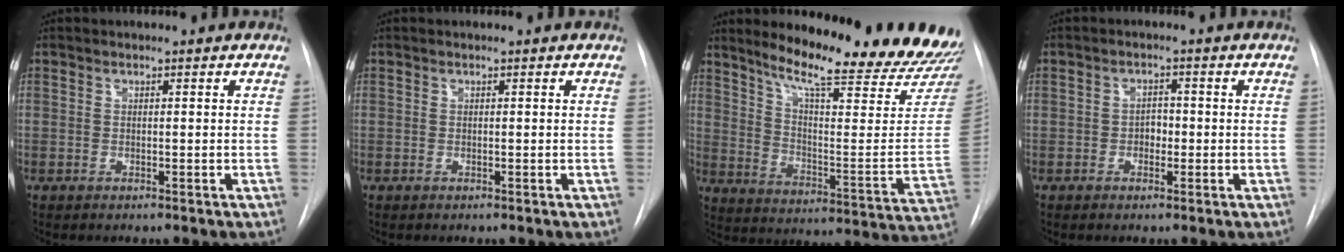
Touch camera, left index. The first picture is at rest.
{"total": 0.0}
{"total": 24.8, "force": [22.1, 2.2, 11.1], "torque": [-0.163, -0.103, 0.285]}
{"total": 1.9, "force": [-0.5, 1.4, 1.3], "torque": [-0.015, 0.006, -0.008]}